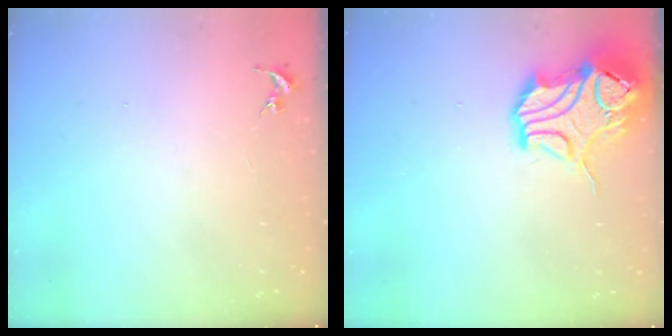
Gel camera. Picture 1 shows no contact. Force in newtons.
{"total": 15.7, "press": 15.6, "slide": 2.3}